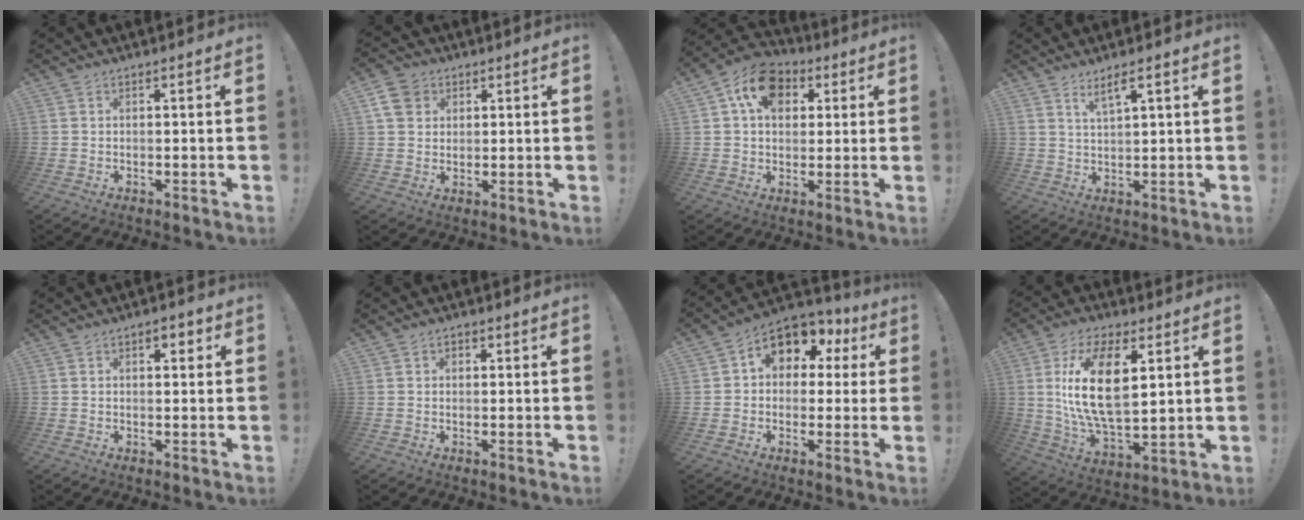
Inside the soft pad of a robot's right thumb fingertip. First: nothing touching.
{"total": 7.6, "force": [3.1, 6.2, 3.0], "torque": [-0.048, -0.008, 0.065]}
{"total": 12.5, "force": [4.8, 8.9, 7.4], "torque": [-0.129, -0.001, 0.094]}
{"total": 4.7, "force": [3.0, 0.2, 3.6], "torque": [-0.064, -0.010, 0.048]}
{"total": 2.7, "force": [1.0, 1.5, 2.0], "torque": [-0.025, 0.001, 0.013]}
{"total": 1.0, "force": [0.4, 0.9, 0.4], "torque": [-0.002, 0.000, 0.007]}
{"total": 10.1, "force": [4.6, 7.2, 5.4], "torque": [-0.077, -0.032, 0.086]}
{"total": 19.7, "force": [4.9, 10.0, 16.2], "torque": [-0.320, -0.018, 0.076]}